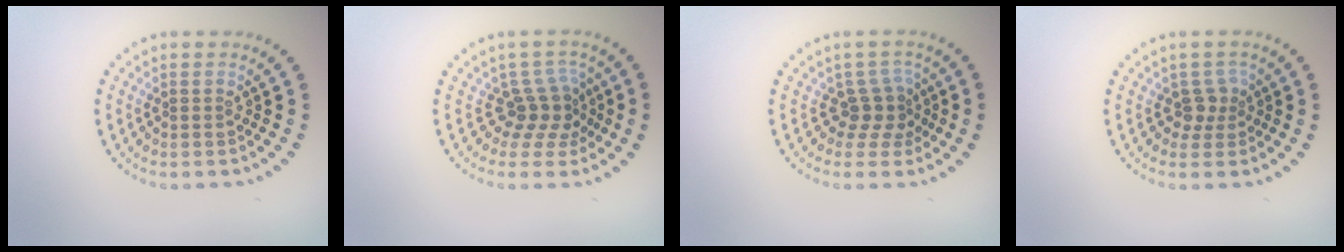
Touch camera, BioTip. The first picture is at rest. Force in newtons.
{"total": 2.9, "press": 2.0, "slide": 2.1}
{"total": 2.5, "press": 1.8, "slide": 1.7}
{"total": 1.8, "press": 1.2, "slide": 1.3}